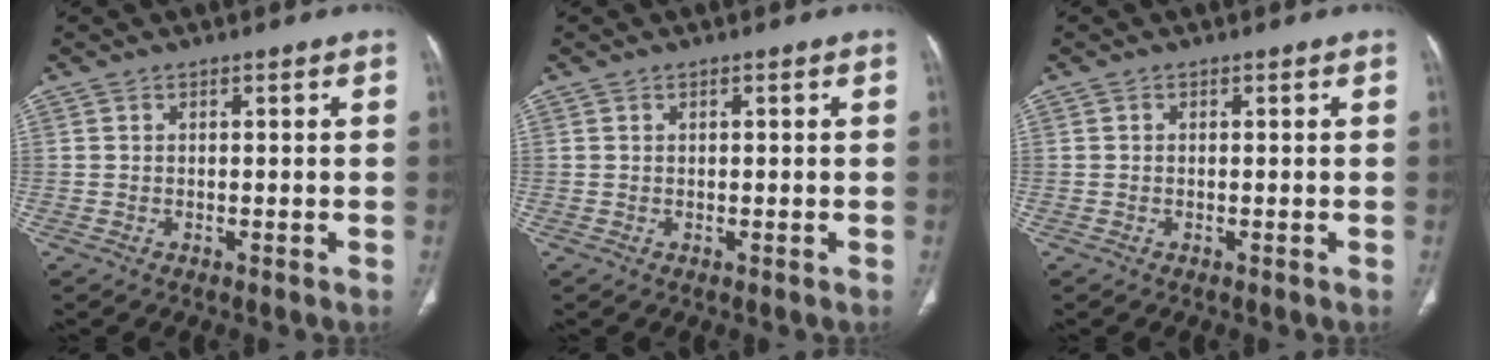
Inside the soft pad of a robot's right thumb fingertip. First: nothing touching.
{"total": 0.0}
{"total": 0.0}